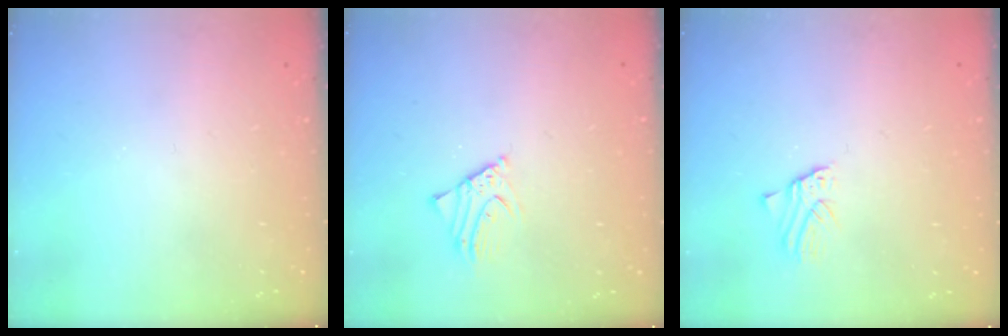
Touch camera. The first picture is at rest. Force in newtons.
{"total": 2.1, "press": 2.1, "slide": 0.1}
{"total": 1.4, "press": 1.4, "slide": 0.1}